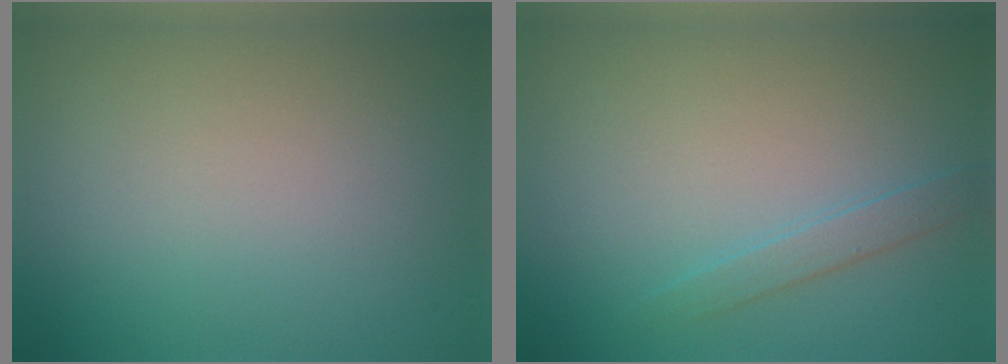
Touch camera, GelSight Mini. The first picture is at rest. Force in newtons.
{"total": 1.4, "press": 1.4, "slide": 0.0}